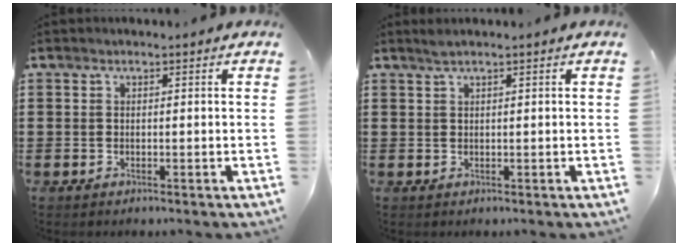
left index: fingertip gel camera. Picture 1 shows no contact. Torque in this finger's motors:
{"motor_torque": [0.54, -0.46, 0.03, 0.01]}